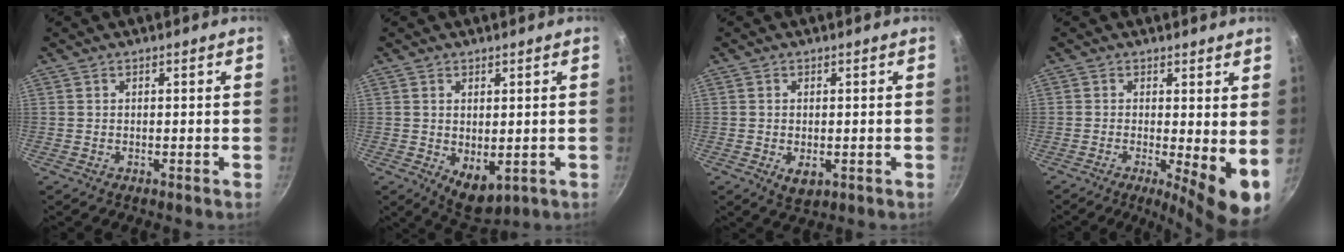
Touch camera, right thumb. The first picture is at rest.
{"total": 6.0, "force": [0.0, 3.5, 4.9], "torque": [-0.061, -0.016, 0.012]}
{"total": 3.5, "force": [-0.7, 2.0, 2.7], "torque": [-0.044, -0.011, -0.008]}
{"total": 8.9, "force": [-0.6, 2.3, 8.5], "torque": [-0.109, -0.015, -0.006]}